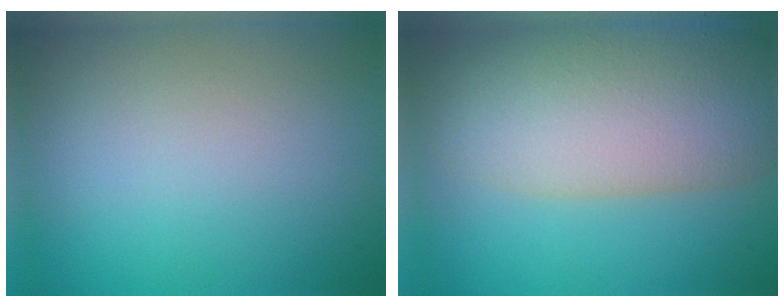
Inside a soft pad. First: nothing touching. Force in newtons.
{"total": 10.4, "press": 10.4, "slide": 0.8}